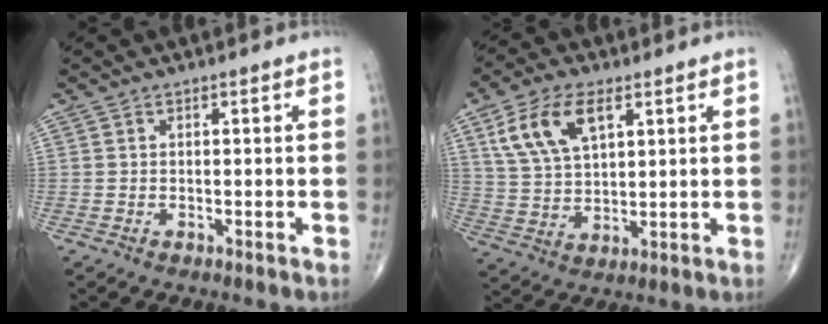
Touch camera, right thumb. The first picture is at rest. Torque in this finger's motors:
{"motor_torque": [-0.32, 0.86, 0.06, 0.01, 0.20]}